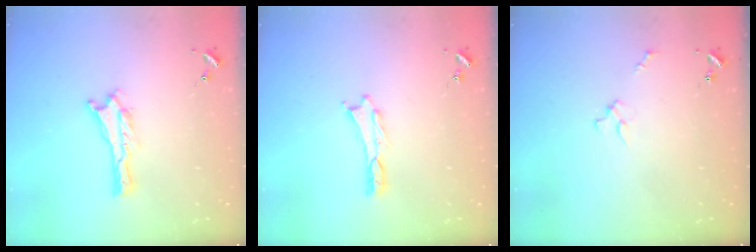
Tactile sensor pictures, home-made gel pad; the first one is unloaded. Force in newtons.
{"total": 0.0}
{"total": 2.0, "press": 2.0, "slide": 0.2}